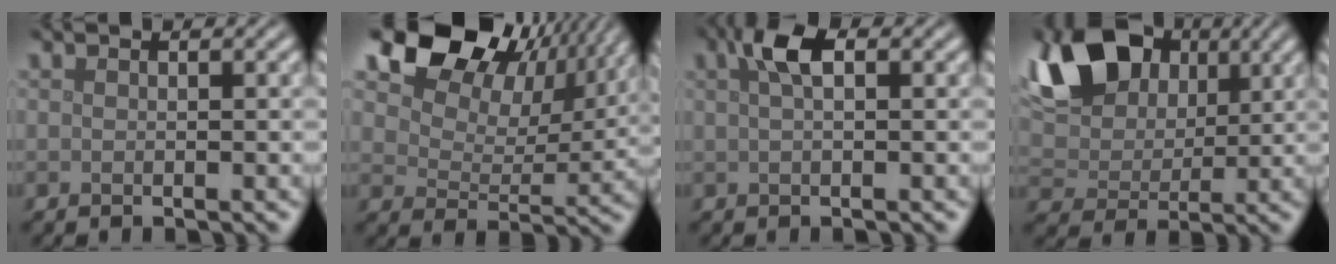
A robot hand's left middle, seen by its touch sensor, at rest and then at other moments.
{"total": 13.0, "force": [8.0, 7.7, 6.7], "torque": [-0.122, 0.016, 0.130]}
{"total": 2.7, "force": [0.9, 1.1, 2.3], "torque": [-0.045, 0.009, 0.014]}
{"total": 17.1, "force": [7.0, 12.3, 9.6], "torque": [-0.202, 0.060, 0.117]}